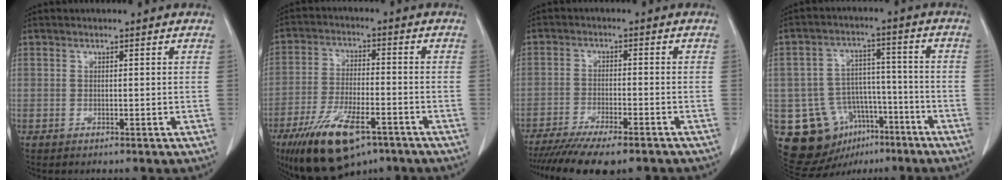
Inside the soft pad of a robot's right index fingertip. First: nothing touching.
{"total": 13.8, "force": [-8.4, 4.8, 9.8], "torque": [-0.187, -0.014, -0.140]}
{"total": 13.5, "force": [-11.2, 2.2, 7.2], "torque": [-0.113, -0.019, -0.170]}
{"total": 13.7, "force": [-7.0, 10.6, 5.2], "torque": [-0.085, 0.049, -0.097]}